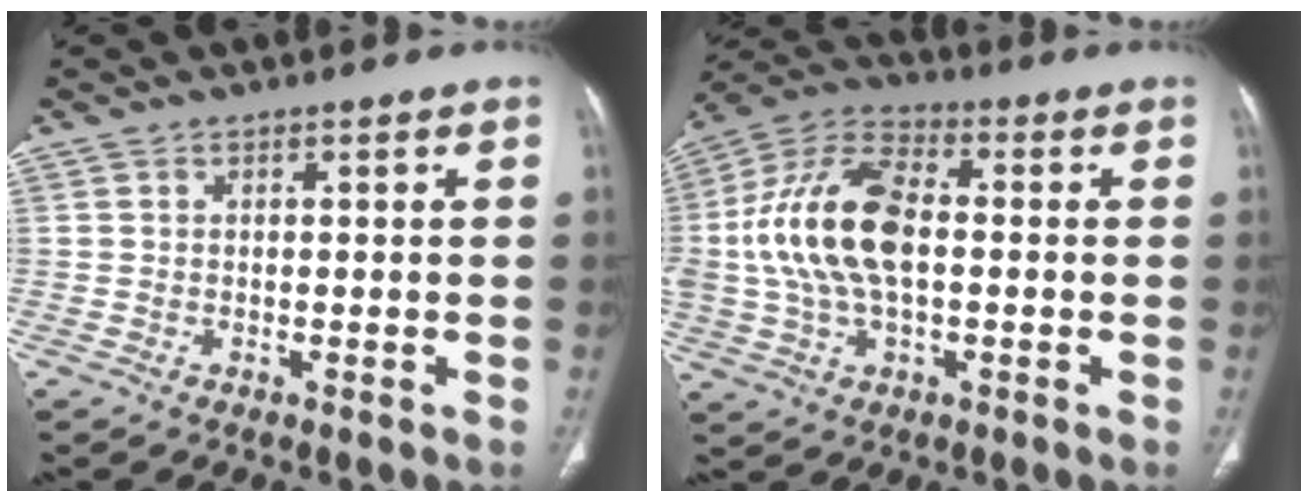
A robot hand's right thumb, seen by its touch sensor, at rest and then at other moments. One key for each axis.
{"total": 17.4, "fx": 0.2, "fy": 9.5, "fz": 14.5, "tx": -0.292, "ty": 0.028, "tz": -0.002}